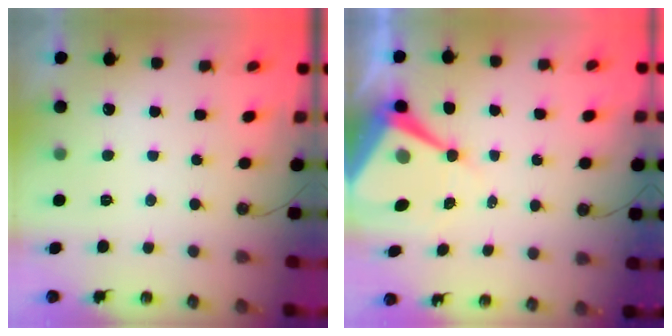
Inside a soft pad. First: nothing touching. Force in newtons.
{"total": 11.0, "press": 11.0, "slide": 0.9}